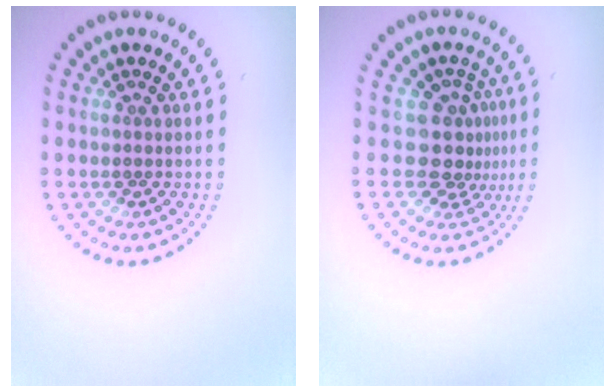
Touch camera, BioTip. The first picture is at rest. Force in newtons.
{"total": 3.4, "press": 2.6, "slide": 2.2}